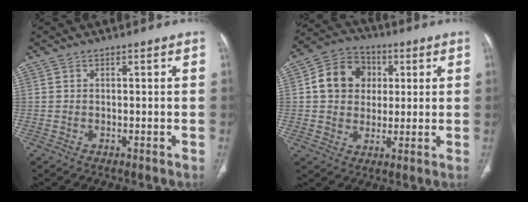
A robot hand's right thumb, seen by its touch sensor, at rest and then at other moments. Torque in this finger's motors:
{"motor_torque": [-0.76, 0.99, 0.85, -0.21, 0.06]}